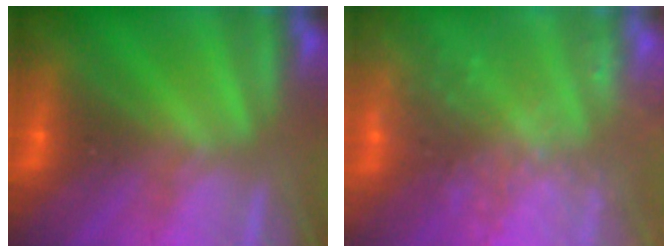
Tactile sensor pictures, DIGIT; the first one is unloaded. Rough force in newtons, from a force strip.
{"total": 8.1}